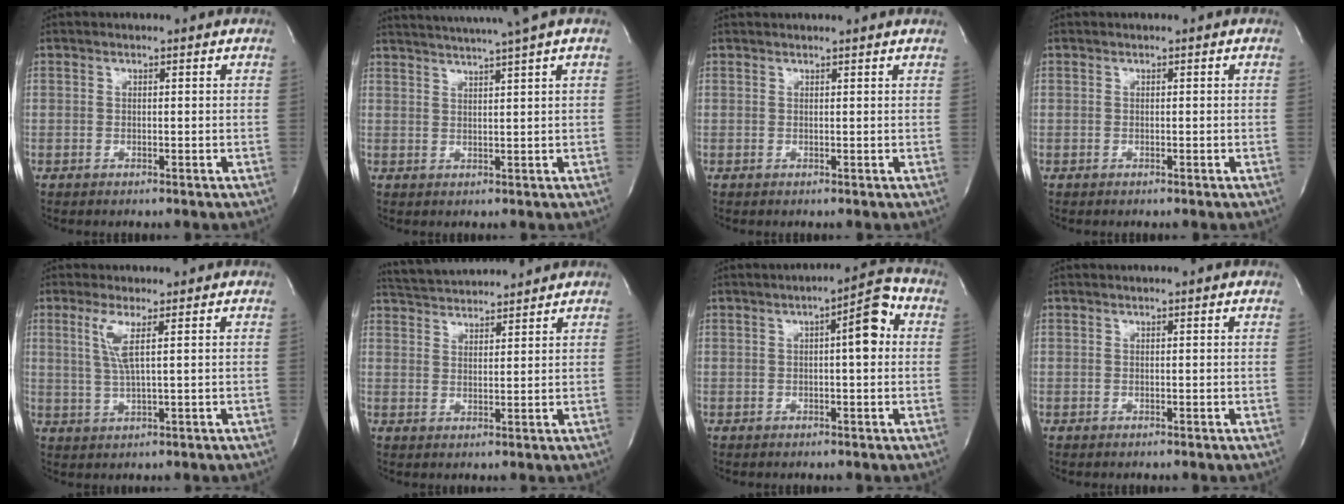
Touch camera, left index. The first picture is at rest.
{"total": 9.5, "force": [8.0, -1.9, 4.9], "torque": [-0.082, 0.002, 0.106]}
{"total": 3.0, "force": [2.9, -0.4, 0.6], "torque": [-0.015, 0.010, 0.029]}
{"total": 0.0}
{"total": 3.8, "force": [1.3, -0.2, 3.6], "torque": [-0.083, -0.007, 0.030]}
{"total": 9.6, "force": [9.2, 0.7, 2.3], "torque": [-0.051, 0.023, 0.146]}
{"total": 5.7, "force": [0.8, 1.0, 5.5], "torque": [-0.076, 0.015, 0.003]}
{"total": 1.0, "force": [0.9, -0.1, 0.3], "torque": [-0.012, -0.002, 0.012]}